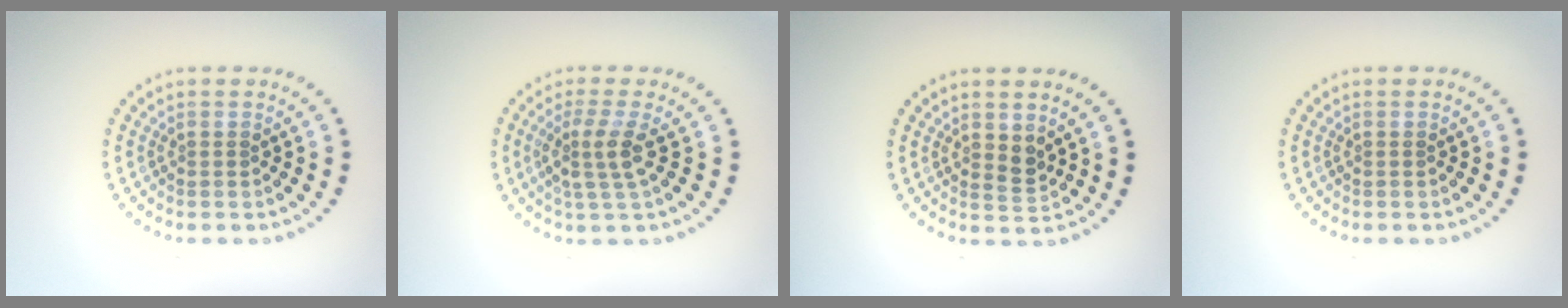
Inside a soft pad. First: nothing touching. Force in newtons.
{"total": 2.8, "press": 2.1, "slide": 1.8}
{"total": 1.4, "press": 1.3, "slide": 0.7}
{"total": 0.0}